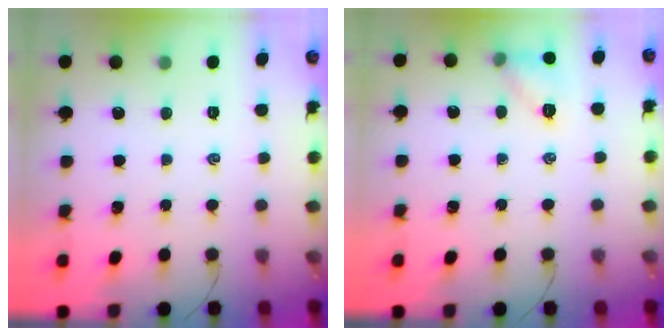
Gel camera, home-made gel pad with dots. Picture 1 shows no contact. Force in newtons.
{"total": 7.6, "press": 7.6, "slide": 0.5}